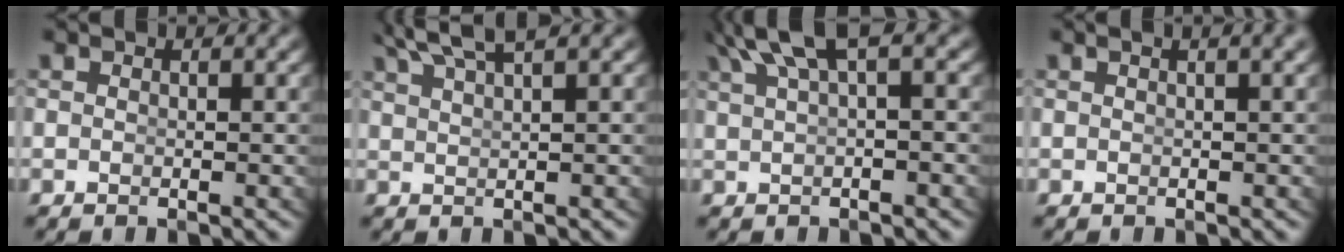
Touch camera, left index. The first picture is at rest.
{"total": 3.6, "force": [3.1, 0.0, 1.9], "torque": [-0.031, 0.005, 0.058]}
{"total": 4.4, "force": [2.6, 0.9, 3.4], "torque": [-0.057, 0.012, 0.047]}
{"total": 2.3, "force": [1.1, 0.1, 2.1], "torque": [-0.013, 0.017, 0.011]}